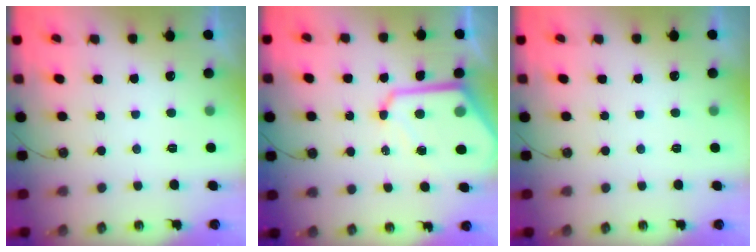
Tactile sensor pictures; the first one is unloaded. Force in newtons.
{"total": 13.2, "press": 13.2, "slide": 1.3}
{"total": 2.6, "press": 2.6, "slide": 0.5}